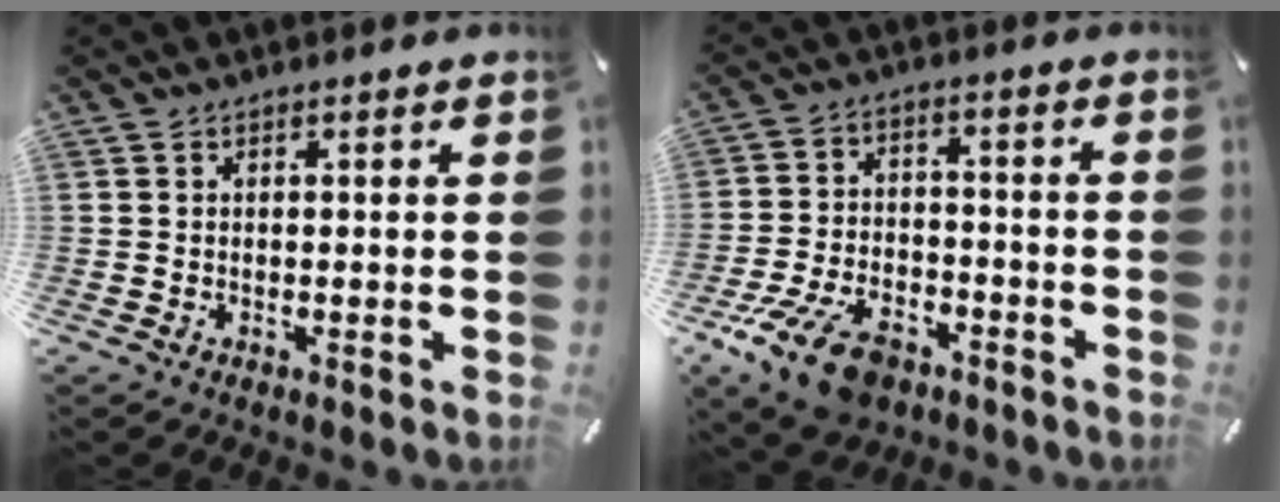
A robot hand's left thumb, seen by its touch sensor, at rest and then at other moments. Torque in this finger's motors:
{"motor_torque": [-0.82, 1.72, 0.39, 0.35, 0.13]}